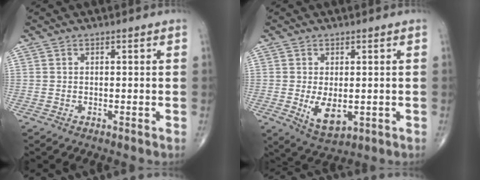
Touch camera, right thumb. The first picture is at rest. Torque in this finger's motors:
{"motor_torque": [-0.46, 0.37, 0.62, 0.45, 0.17]}